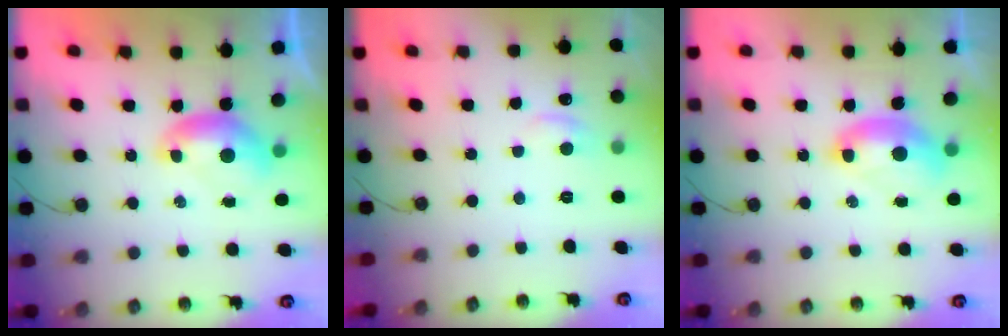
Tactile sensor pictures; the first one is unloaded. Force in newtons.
{"total": 1.4, "press": 1.0, "slide": 0.9}
{"total": 2.6, "press": 2.6, "slide": 0.6}